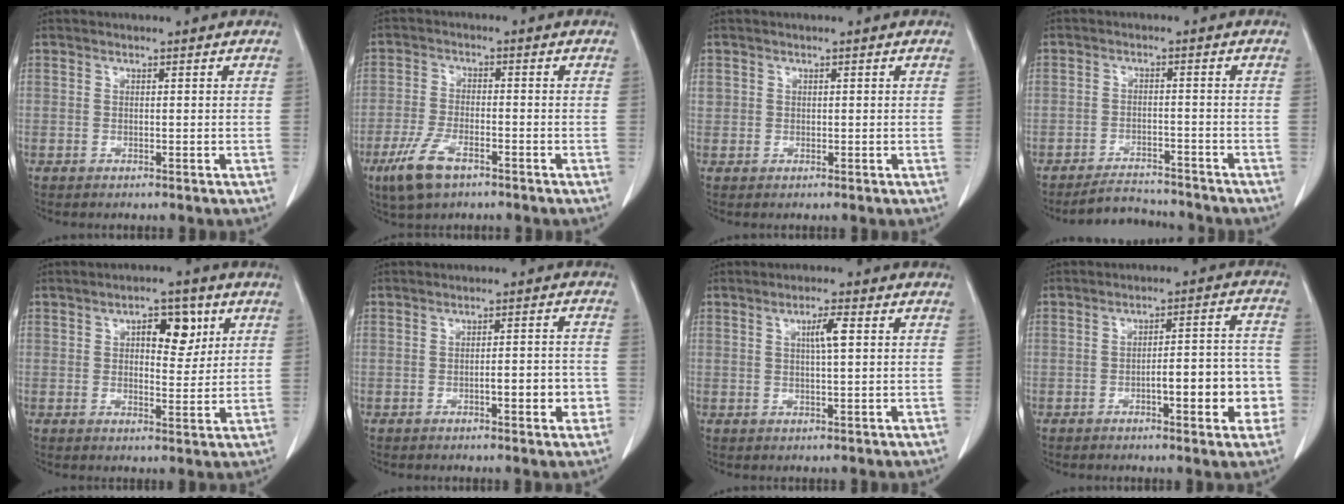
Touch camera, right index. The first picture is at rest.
{"total": 7.1, "force": [-4.4, 2.4, 5.0], "torque": [-0.111, -0.012, -0.079]}
{"total": 1.5, "force": [0.4, 1.5, 0.4], "torque": [-0.002, 0.012, 0.009]}
{"total": 5.2, "force": [-5.0, 1.3, 0.1], "torque": [0.000, 0.000, -0.081]}
{"total": 6.2, "force": [2.4, 2.9, 4.9], "torque": [-0.067, 0.008, 0.036]}
{"total": 4.8, "force": [-1.6, 1.1, 4.4], "torque": [-0.061, 0.006, -0.017]}
{"total": 3.4, "force": [0.9, 0.2, 3.2], "torque": [-0.056, 0.002, 0.014]}
{"total": 9.7, "force": [-3.0, 2.4, 9.0], "torque": [-0.111, 0.028, -0.035]}